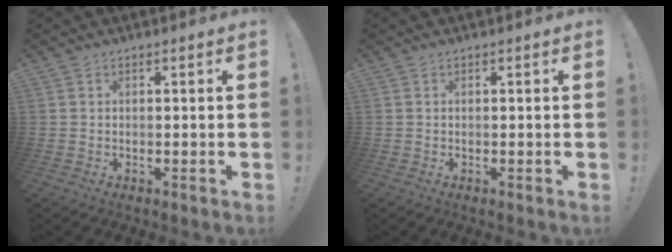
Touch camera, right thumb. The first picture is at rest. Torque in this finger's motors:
{"motor_torque": [0.00, 0.00, -0.05, 0.05, 0.00]}